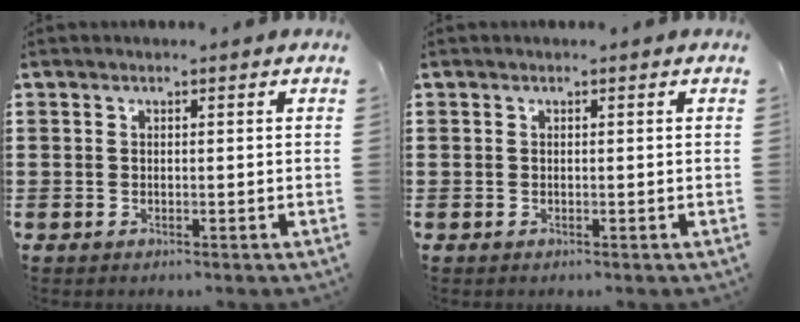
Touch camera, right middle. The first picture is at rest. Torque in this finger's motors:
{"motor_torque": [-0.70, 0.67, 0.00, -0.01]}